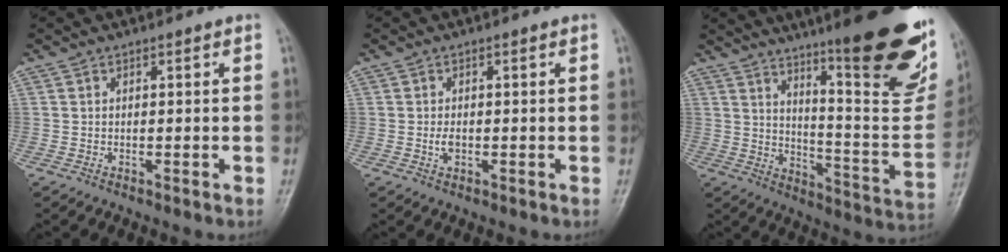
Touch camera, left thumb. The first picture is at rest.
{"total": 1.8, "force": [-0.2, 1.0, 1.5], "torque": [-0.027, -0.001, -0.003]}
{"total": 29.1, "force": [17.9, 6.0, 22.1], "torque": [-0.258, -0.086, 0.256]}